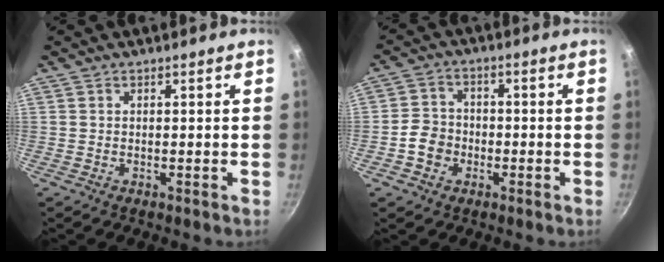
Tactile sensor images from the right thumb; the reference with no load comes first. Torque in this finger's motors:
{"motor_torque": [-0.46, -0.07, -0.31, 0.25, -0.02]}